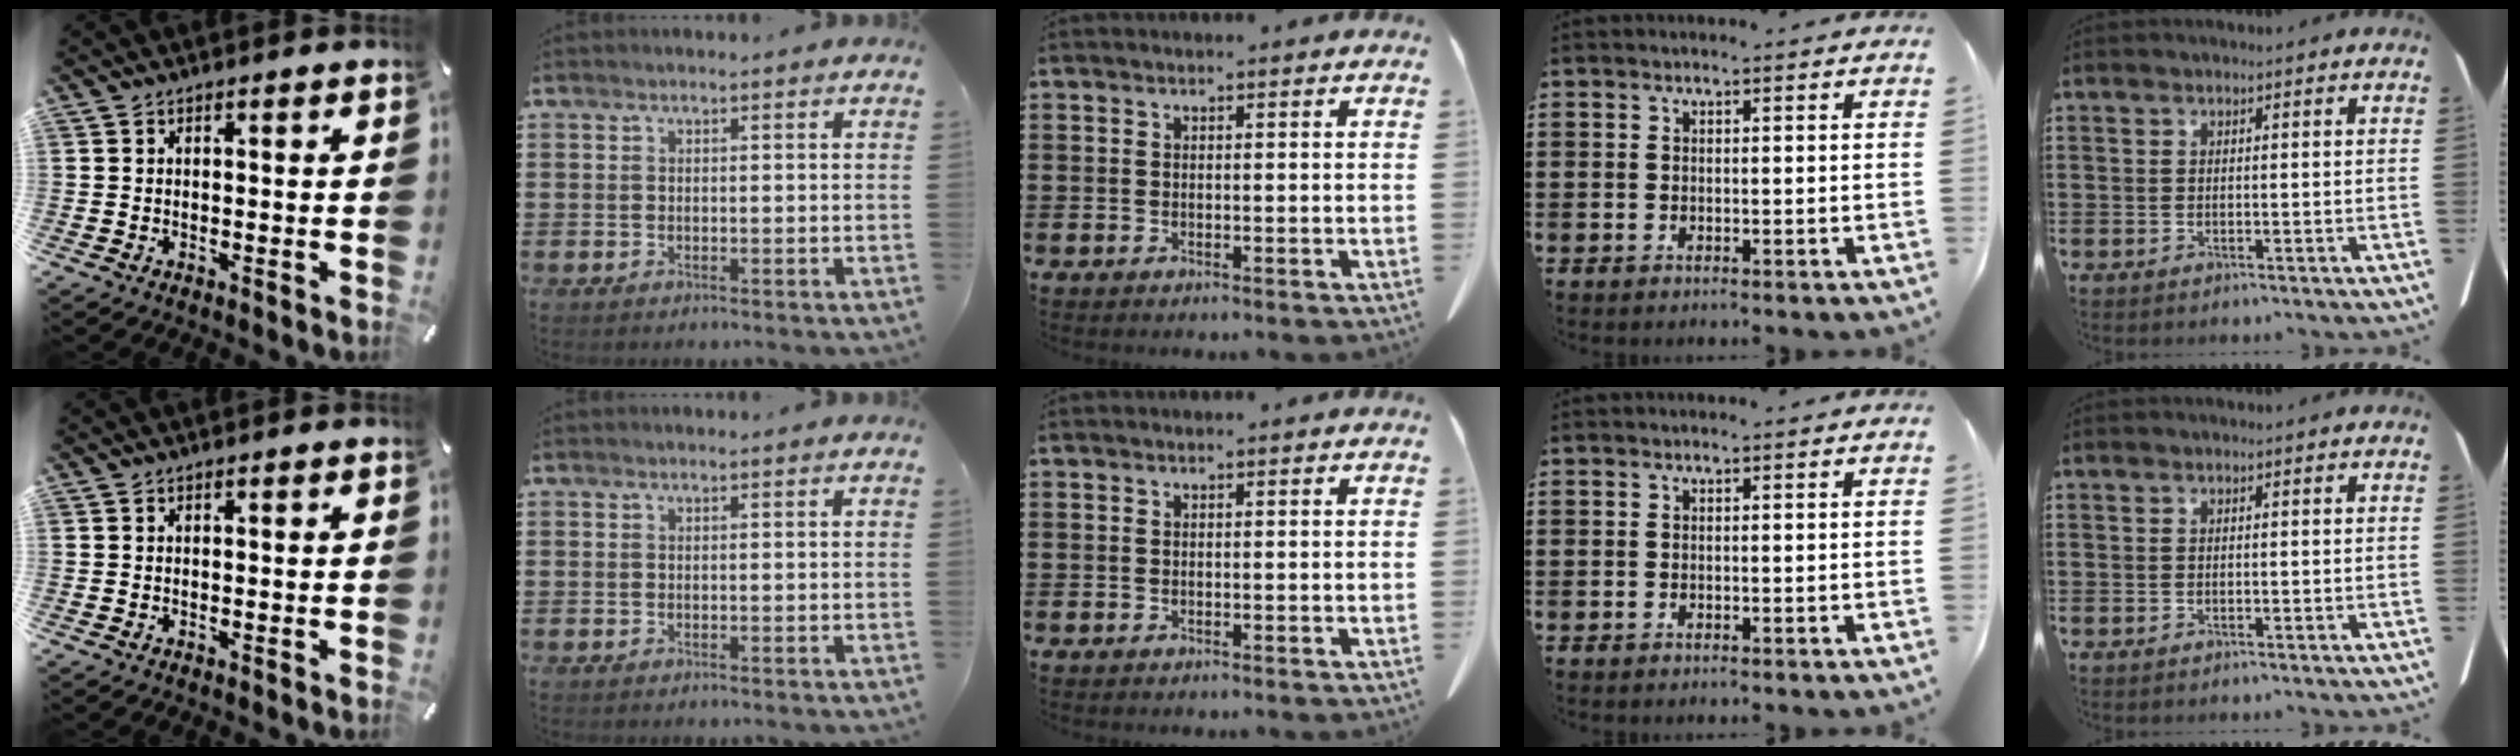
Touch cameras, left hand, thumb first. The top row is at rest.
{}